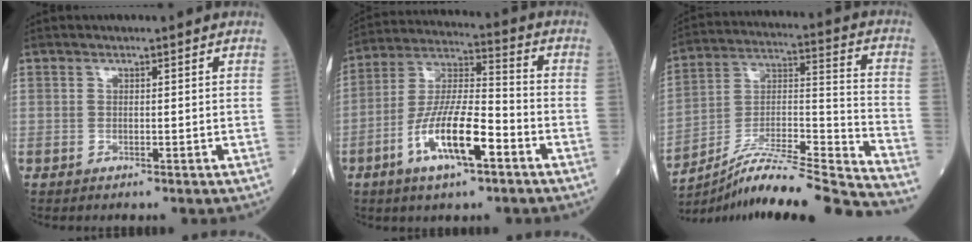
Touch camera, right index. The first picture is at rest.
{"total": 13.2, "force": [-5.7, 2.9, 11.5], "torque": [-0.227, -0.003, -0.105]}
{"total": 24.0, "force": [-21.8, -1.5, 10.0], "torque": [-0.148, -0.008, -0.349]}